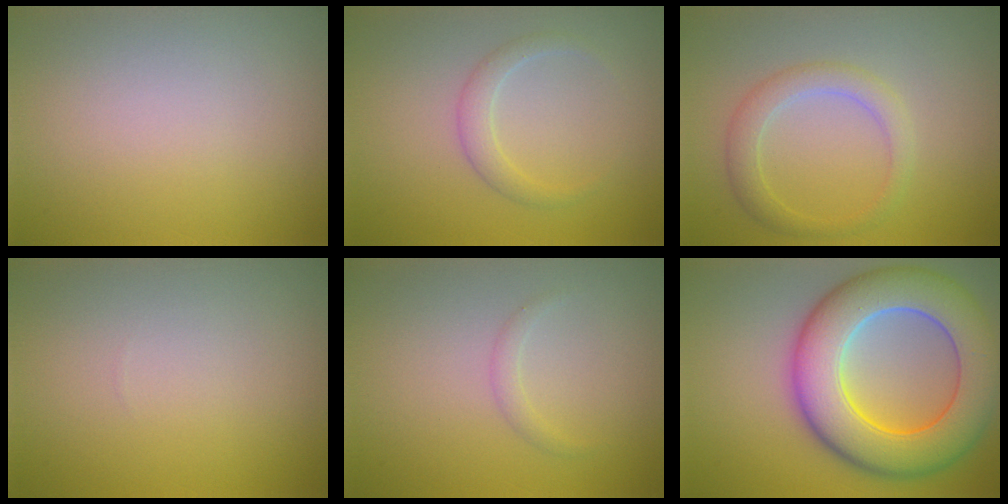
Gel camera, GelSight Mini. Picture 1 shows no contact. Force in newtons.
{"total": 1.6, "press": 1.6, "slide": 0.1}
{"total": 2.5, "press": 2.5, "slide": 0.1}
{"total": 0.0}
{"total": 0.9, "press": 0.9, "slide": 0.0}
{"total": 11.2, "press": 11.2, "slide": 0.5}